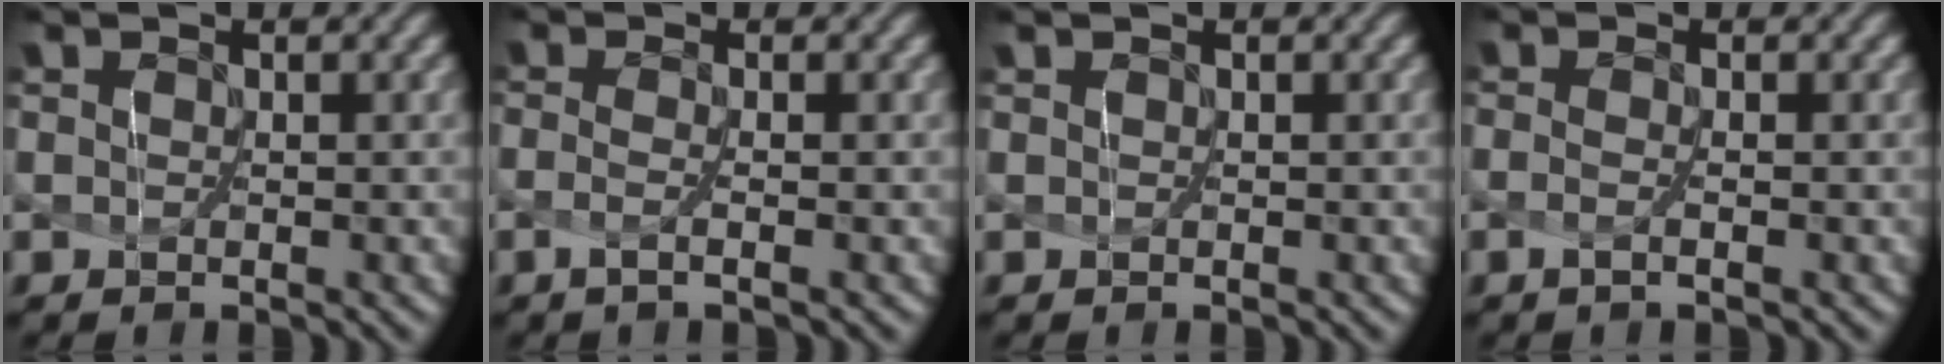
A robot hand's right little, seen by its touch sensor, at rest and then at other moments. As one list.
[{"total": 1.3, "force": [-1.0, -0.5, 0.7], "torque": [-0.033, -0.008, -0.011]}, {"total": 0.0}, {"total": 1.0, "force": [-0.8, -0.4, 0.4], "torque": [-0.022, -0.006, -0.006]}]